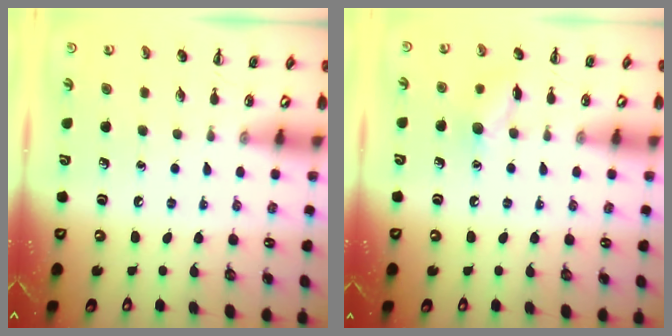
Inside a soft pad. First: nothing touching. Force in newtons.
{"total": 8.1, "press": 8.0, "slide": 0.6}